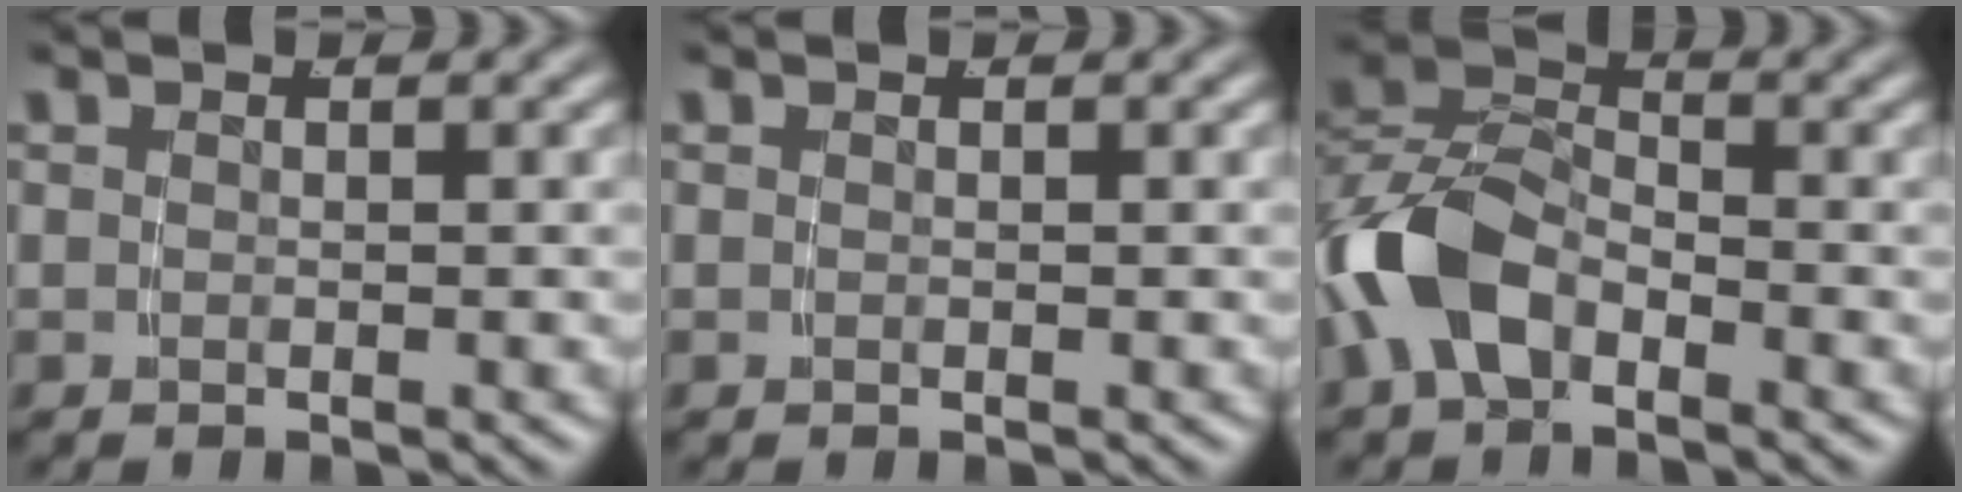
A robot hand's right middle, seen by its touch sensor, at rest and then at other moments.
{"total": 0.0}
{"total": 5.3, "force": [-2.0, 3.5, 3.4], "torque": [-0.086, -0.002, -0.036]}